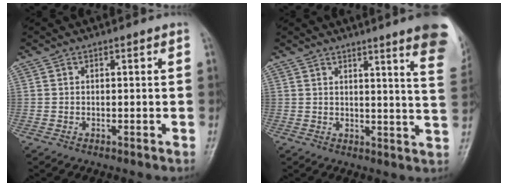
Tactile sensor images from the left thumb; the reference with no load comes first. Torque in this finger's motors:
{"motor_torque": [2.05, 1.34, 1.30, -1.11, 0.04]}